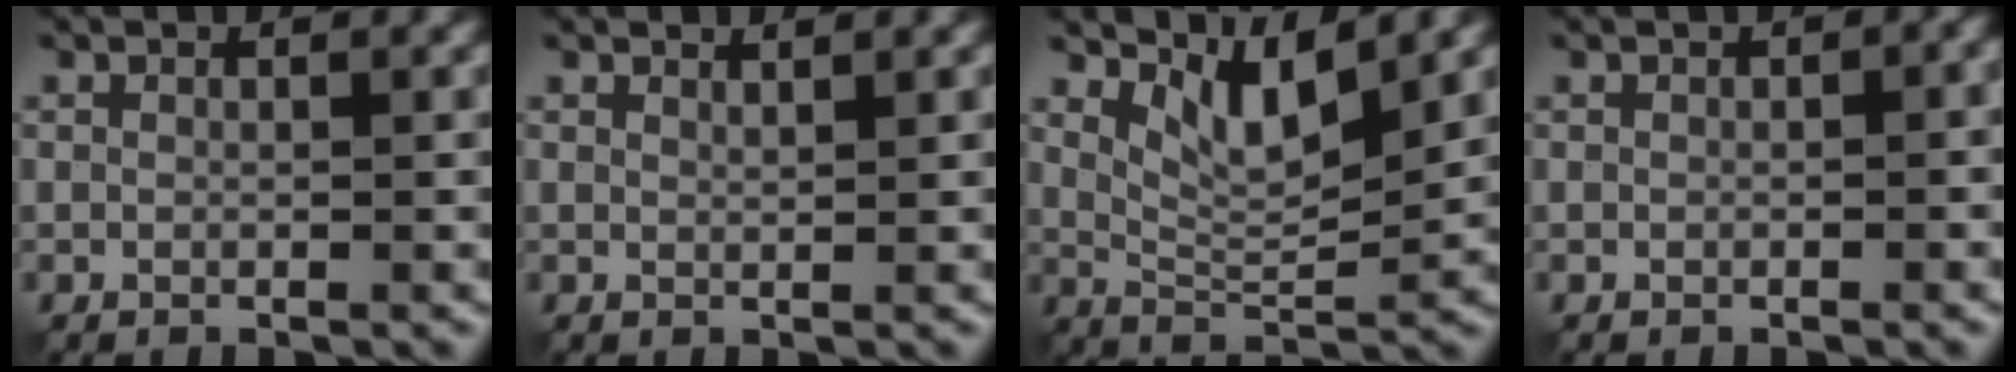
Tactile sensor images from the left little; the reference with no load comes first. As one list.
[{"total": 1.1, "force": [1.0, 0.2, 0.5], "torque": [-0.002, 0.003, 0.013]}, {"total": 4.7, "force": [2.3, 1.8, 3.7], "torque": [-0.072, -0.011, 0.046]}, {"total": 2.6, "force": [0.6, 1.3, 2.1], "torque": [-0.022, 0.008, 0.013]}]